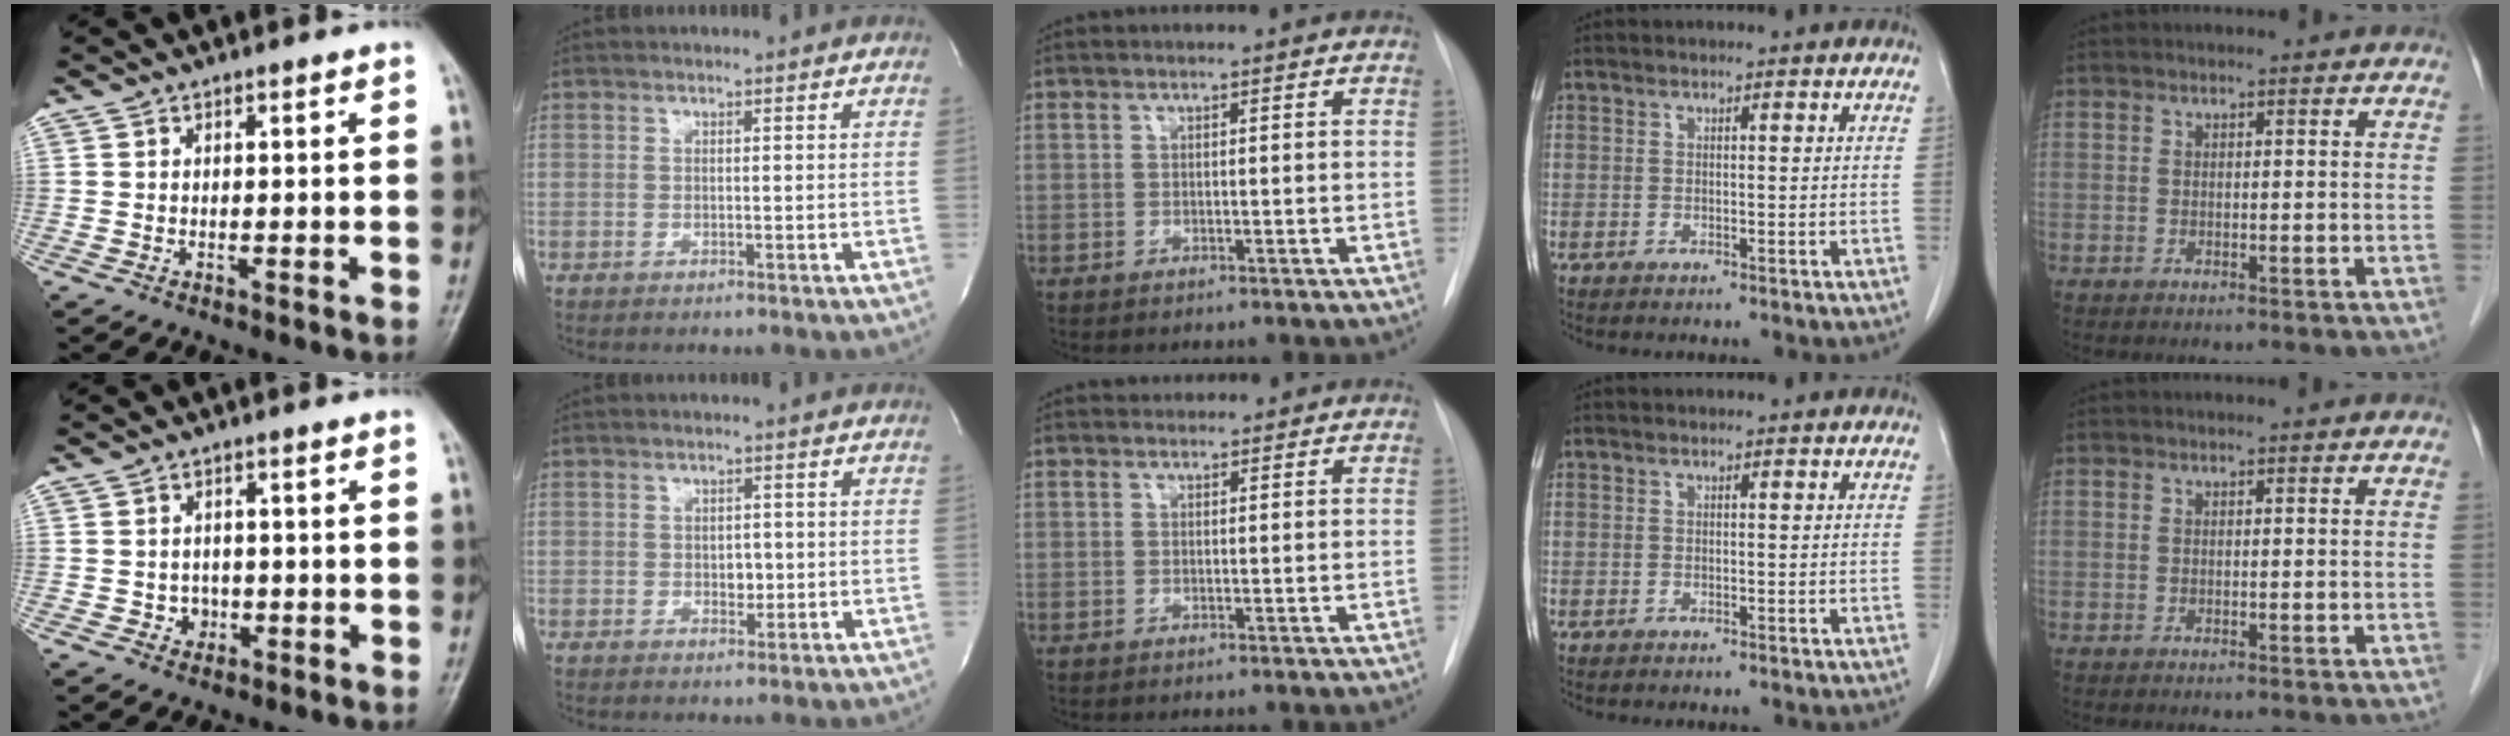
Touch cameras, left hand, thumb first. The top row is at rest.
{"thumb": {"total": 2.8, "force": [-0.7, 2.6, 1.0], "torque": [0.003, 0.007, -0.008]}, "index": {"total": 1.9, "force": [-0.3, 1.3, 1.4], "torque": [-0.018, 0.001, -0.001]}, "middle": {"total": 1.3, "force": [1.2, 0.6, -0.1], "torque": [0.001, 0.013, 0.018]}}